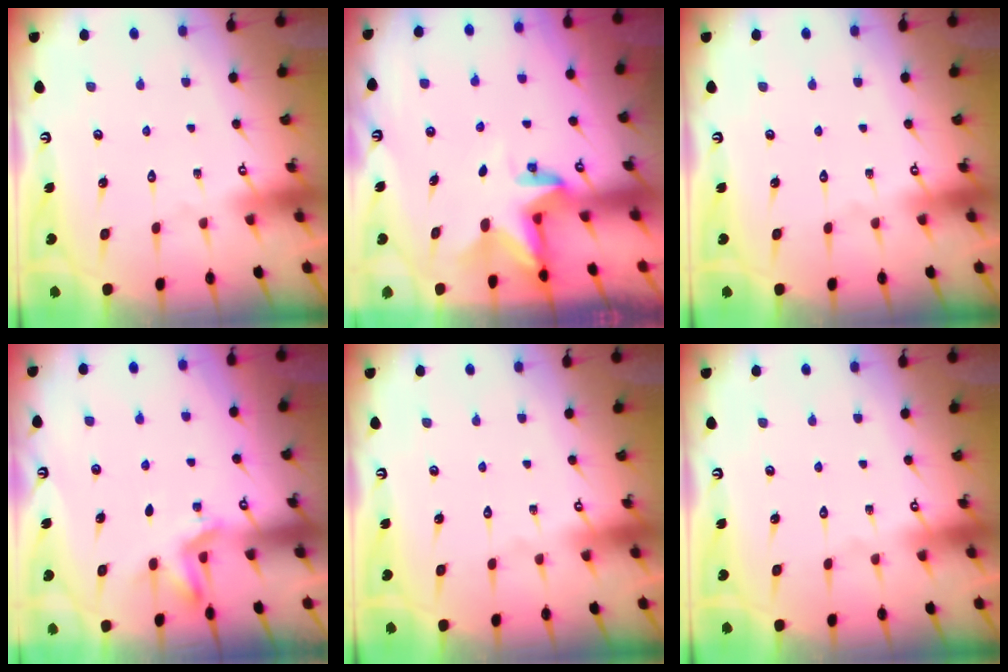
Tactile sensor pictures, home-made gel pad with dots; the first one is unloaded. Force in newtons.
{"total": 2.9, "press": 2.9, "slide": 0.2}
{"total": 0.0}
{"total": 2.0, "press": 1.7, "slide": 1.0}
{"total": 0.0}
{"total": 0.0}